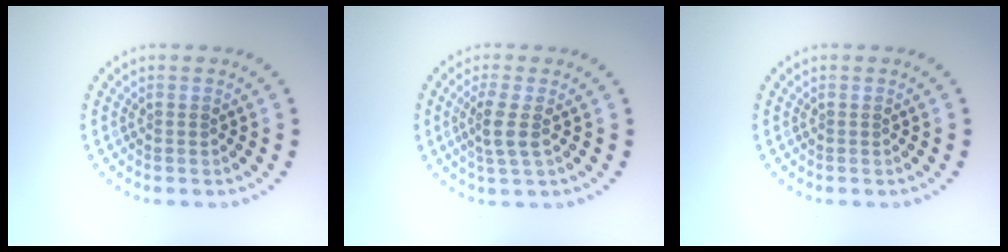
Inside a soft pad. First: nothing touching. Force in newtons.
{"total": 2.5, "press": 1.9, "slide": 1.5}
{"total": 0.0}